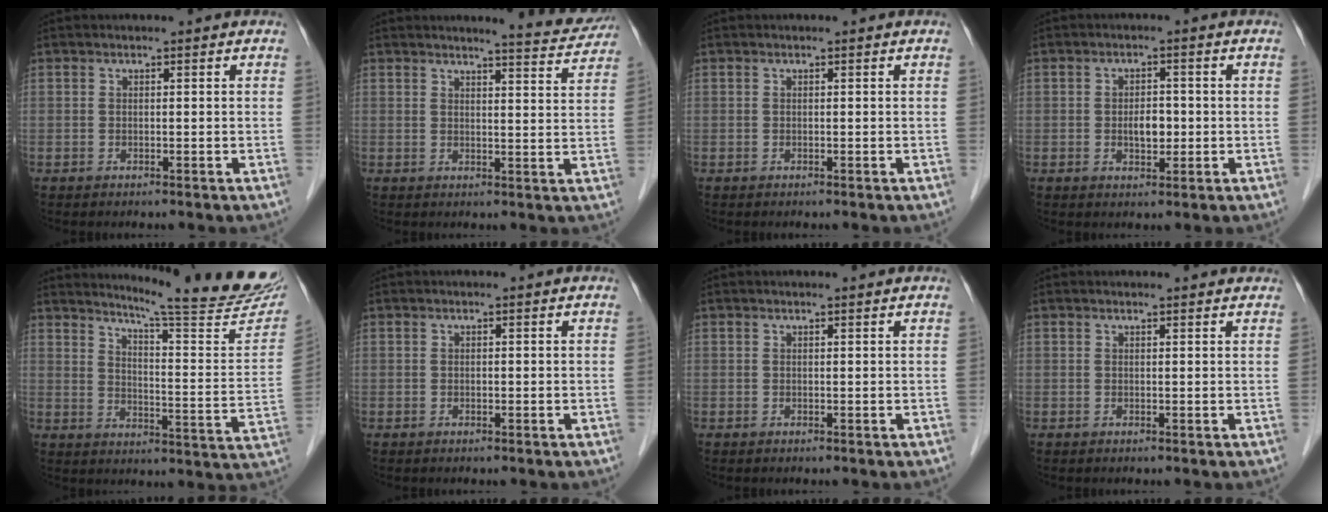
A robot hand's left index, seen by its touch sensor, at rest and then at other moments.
{"total": 6.2, "force": [6.1, 0.2, 1.0], "torque": [-0.022, -0.020, 0.064]}
{"total": 0.0}
{"total": 3.2, "force": [-0.4, 1.8, 2.7], "torque": [-0.044, 0.002, -0.003]}
{"total": 21.5, "force": [19.5, 0.1, 8.9], "torque": [-0.126, -0.098, 0.240]}
{"total": 0.0}
{"total": 0.9, "force": [0.8, -0.1, 0.2], "torque": [-0.010, 0.002, 0.013]}
{"total": 2.9, "force": [2.8, 0.4, 0.5], "torque": [-0.013, 0.008, 0.025]}